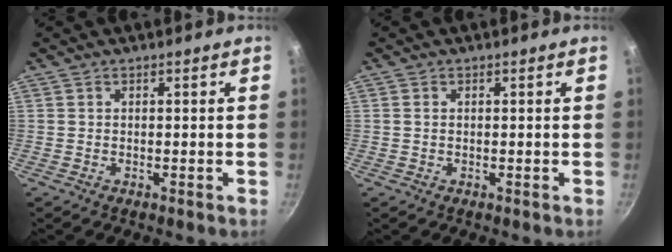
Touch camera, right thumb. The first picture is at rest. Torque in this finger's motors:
{"motor_torque": [-0.14, 0.04, -0.14, 0.04, -0.06]}